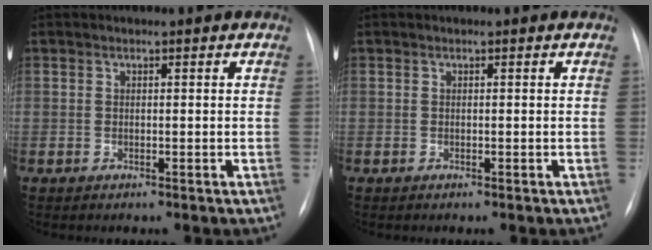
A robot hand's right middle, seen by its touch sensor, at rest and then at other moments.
{"total": 0.0}